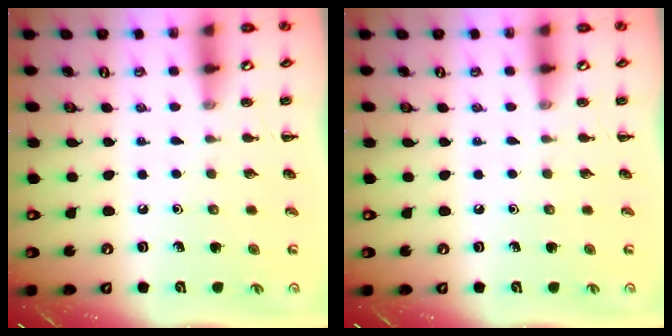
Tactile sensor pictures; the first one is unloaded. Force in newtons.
{"total": 0.0}